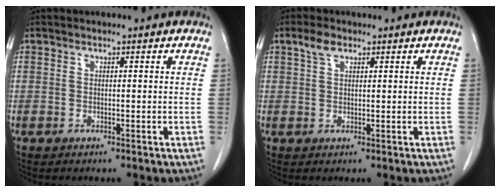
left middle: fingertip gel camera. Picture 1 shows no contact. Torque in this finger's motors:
{"motor_torque": [0.24, -0.12, -0.15, -0.02]}